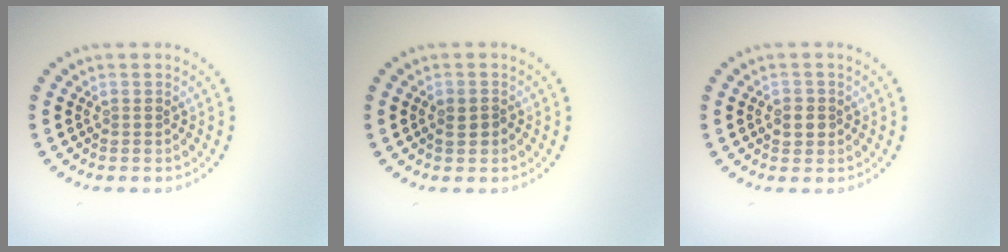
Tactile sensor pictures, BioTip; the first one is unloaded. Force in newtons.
{"total": 1.5, "press": 1.5, "slide": 0.1}
{"total": 1.6, "press": 1.5, "slide": 0.3}